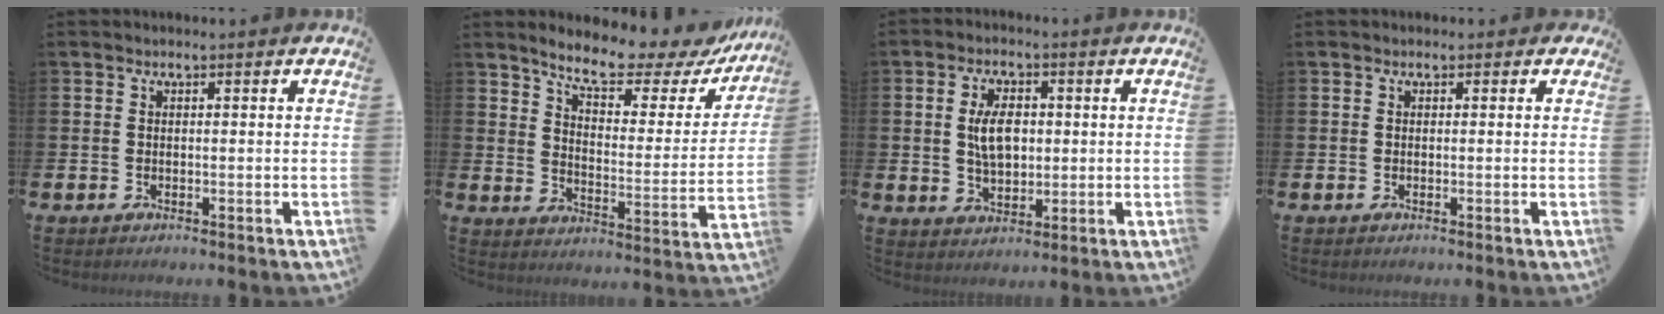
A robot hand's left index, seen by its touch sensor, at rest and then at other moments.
{"total": 9.0, "force": [8.0, 2.2, 3.4], "torque": [-0.094, -0.057, 0.135]}
{"total": 5.4, "force": [1.0, 3.2, 4.3], "torque": [-0.073, 0.005, 0.012]}
{"total": 0.6, "force": [-0.2, 0.5, 0.2], "torque": [-0.003, 0.008, -0.006]}